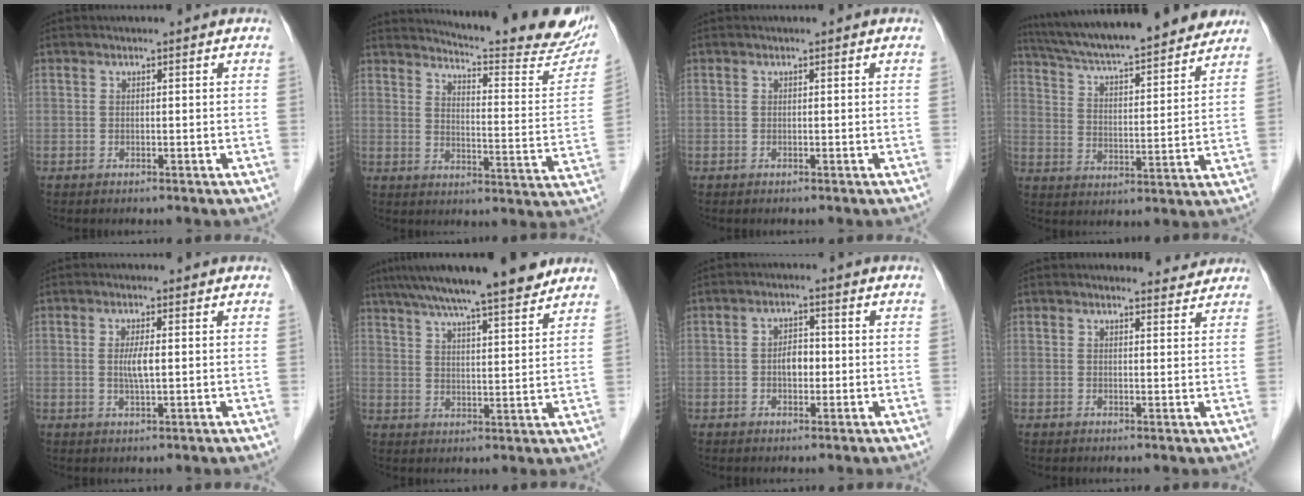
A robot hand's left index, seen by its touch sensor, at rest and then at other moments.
{"total": 21.5, "force": [19.9, 1.2, 7.9], "torque": [-0.110, -0.094, 0.237]}
{"total": 0.0}
{"total": 24.1, "force": [21.3, 3.2, 10.7], "torque": [-0.180, 0.011, 0.305]}
{"total": 2.7, "force": [0.3, 0.2, 2.7], "torque": [-0.056, -0.002, 0.005]}
{"total": 15.6, "force": [13.1, 1.0, 8.3], "torque": [-0.135, 0.022, 0.195]}
{"total": 3.0, "force": [-0.4, 1.8, 2.3], "torque": [-0.040, 0.009, -0.006]}
{"total": 3.1, "force": [3.1, 0.4, -0.1], "torque": [-0.005, -0.003, 0.032]}